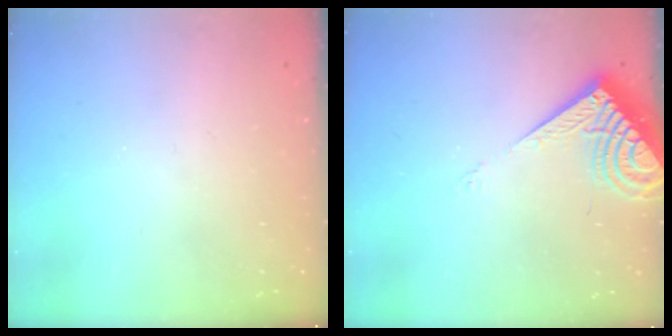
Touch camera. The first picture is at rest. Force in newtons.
{"total": 7.9, "press": 7.8, "slide": 1.2}